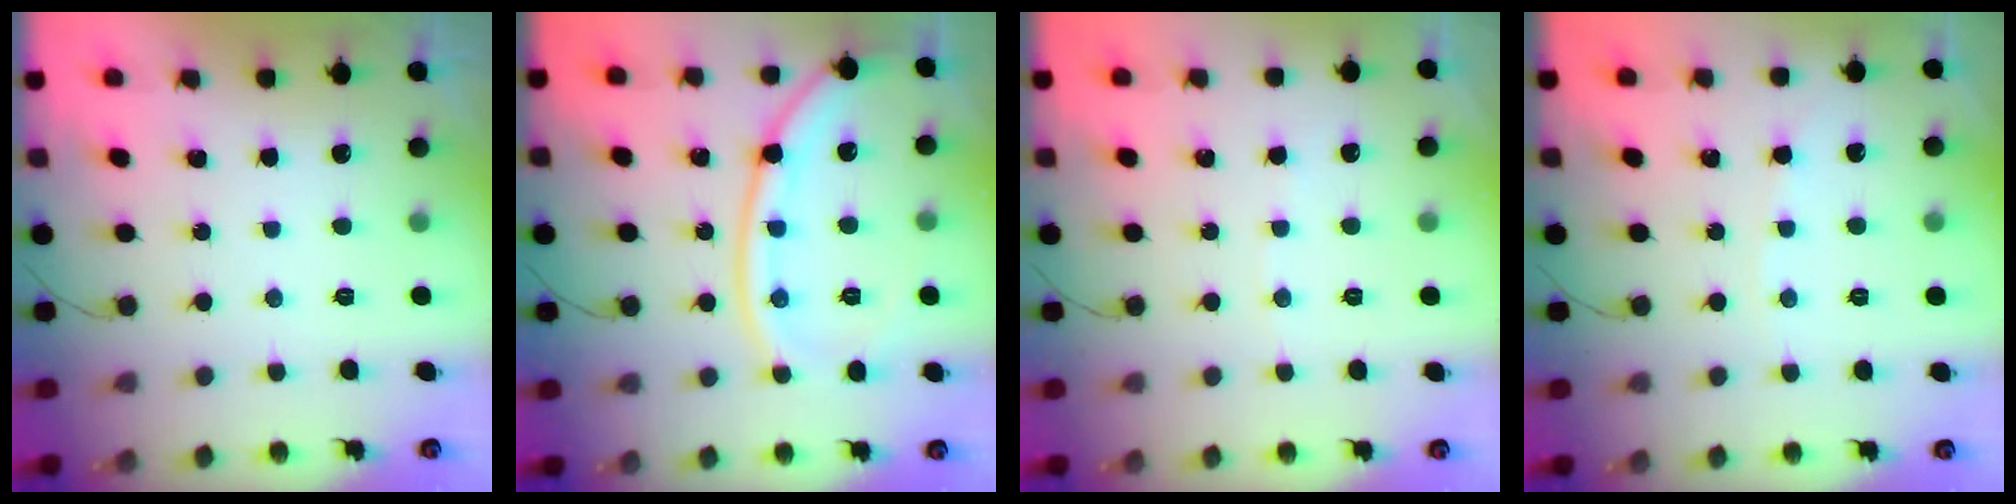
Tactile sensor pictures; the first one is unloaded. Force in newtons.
{"total": 16.7, "press": 16.7, "slide": 1.2}
{"total": 2.6, "press": 2.6, "slide": 0.3}
{"total": 1.8, "press": 1.8, "slide": 0.3}